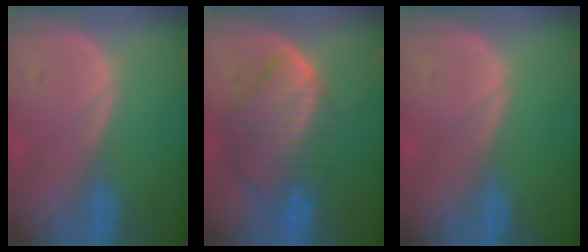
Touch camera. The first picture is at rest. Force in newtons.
{"total": 9.7, "press": 8.5, "slide": 4.7}
{"total": 0.0}